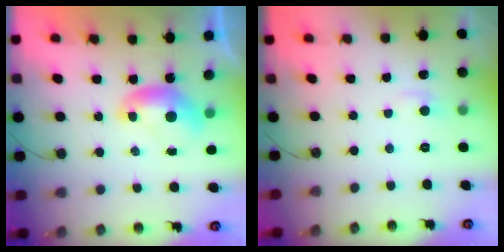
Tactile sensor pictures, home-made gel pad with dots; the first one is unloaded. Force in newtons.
{"total": 1.2, "press": 0.9, "slide": 0.7}